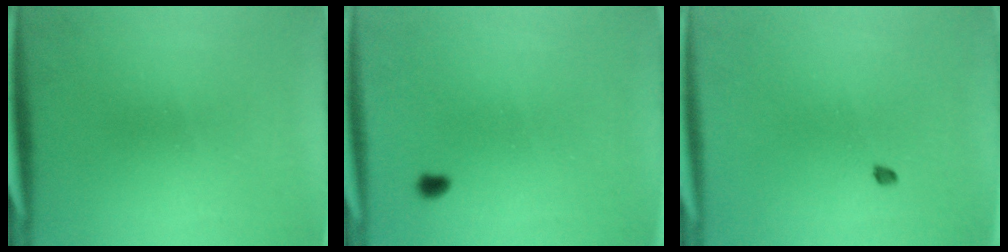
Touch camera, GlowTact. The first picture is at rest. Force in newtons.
{"total": 1.0}
{"total": 0.9}